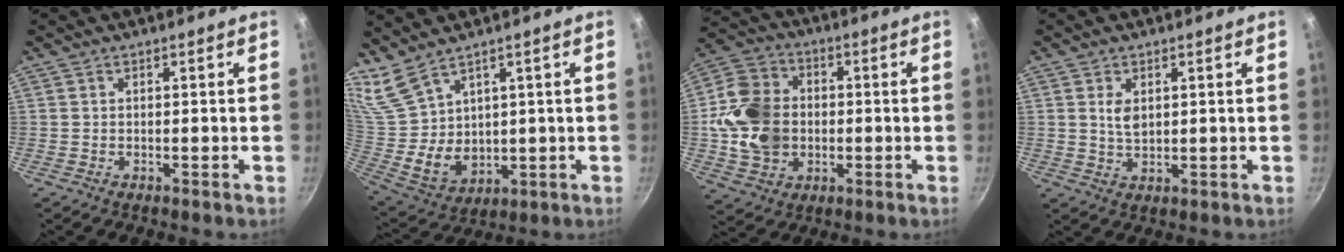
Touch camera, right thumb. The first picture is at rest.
{"total": 10.7, "force": [7.5, 5.5, 5.3], "torque": [-0.088, -0.059, 0.177]}
{"total": 15.5, "force": [-0.6, 12.3, 9.3], "torque": [-0.155, 0.017, -0.015]}
{"total": 3.6, "force": [1.1, 2.2, 2.6], "torque": [-0.044, -0.008, 0.022]}